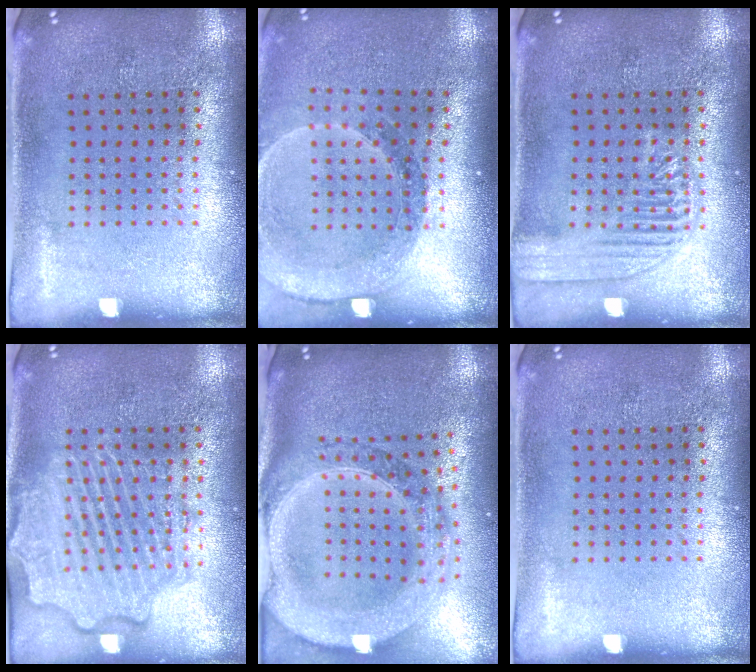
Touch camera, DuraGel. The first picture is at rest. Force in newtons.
{"total": 1.6, "press": 1.6, "slide": 0.1}
{"total": 2.4, "press": 2.4, "slide": 0.3}
{"total": 4.5, "press": 4.5, "slide": 0.6}
{"total": 3.4, "press": 2.8, "slide": 2.0}
{"total": 0.0}